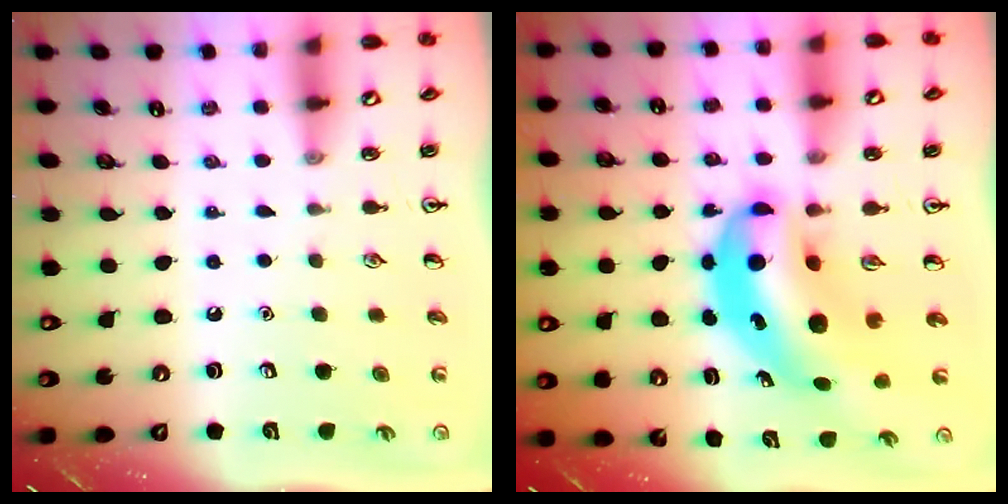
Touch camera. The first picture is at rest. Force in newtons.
{"total": 10.6, "press": 10.2, "slide": 2.9}